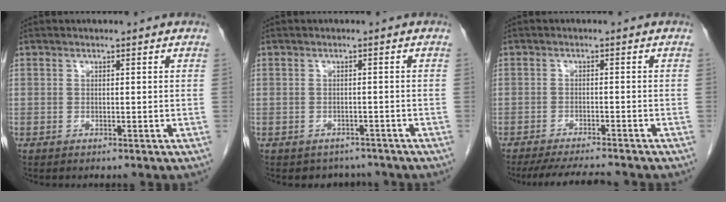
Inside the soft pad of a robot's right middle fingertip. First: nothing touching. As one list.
[{"total": 3.3, "force": [-2.8, 1.7, -0.3], "torque": [0.004, 0.010, -0.039]}, {"total": 7.8, "force": [-7.2, 0.3, 3.0], "torque": [-0.046, -0.013, -0.111]}]